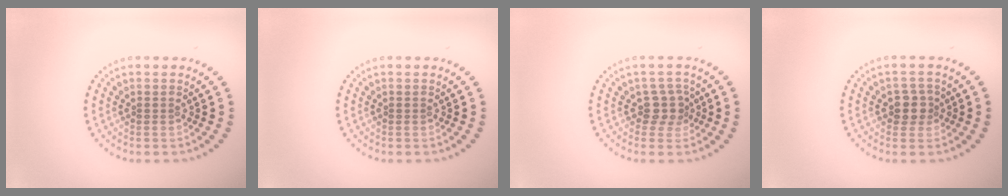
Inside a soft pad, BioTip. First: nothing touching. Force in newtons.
{"total": 0.0}
{"total": 2.1, "press": 1.7, "slide": 1.3}
{"total": 2.1, "press": 1.9, "slide": 0.8}